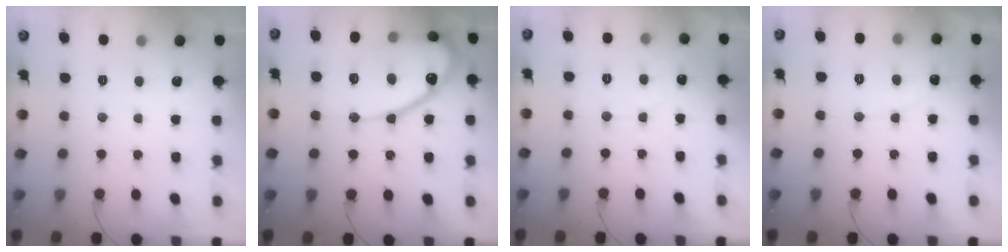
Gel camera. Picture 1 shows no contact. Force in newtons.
{"total": 14.5, "press": 14.4, "slide": 1.6}
{"total": 3.0, "press": 3.0, "slide": 0.1}
{"total": 3.9, "press": 3.9, "slide": 0.2}